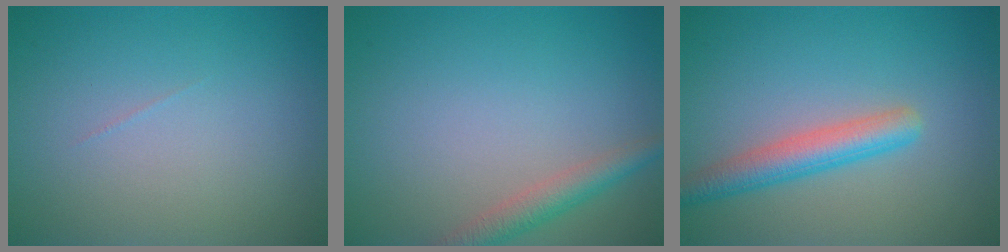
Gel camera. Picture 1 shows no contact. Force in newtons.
{"total": 2.6, "press": 2.6, "slide": 0.1}
{"total": 3.6, "press": 3.6, "slide": 0.1}